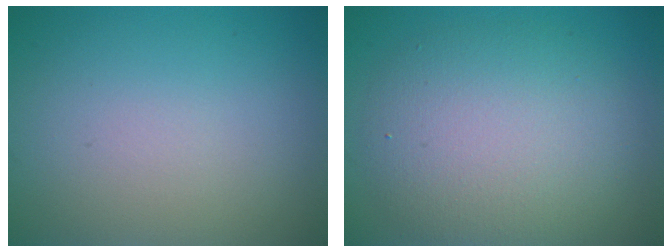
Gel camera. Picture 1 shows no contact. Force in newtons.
{"total": 7.1, "press": 7.1, "slide": 0.5}